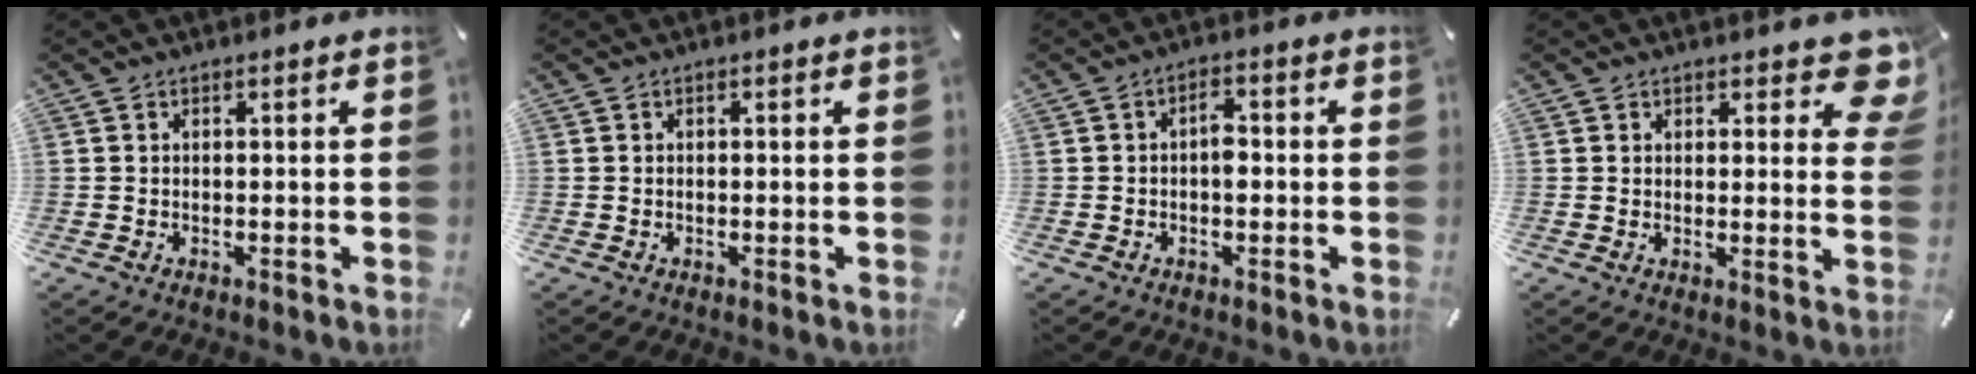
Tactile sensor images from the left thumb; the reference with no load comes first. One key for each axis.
{"total": 0.0}
{"total": 3.2, "fx": -0.4, "fy": 1.8, "fz": 2.6, "tx": -0.042, "ty": 0.006, "tz": -0.011}
{"total": 6.6, "fx": 4.2, "fy": 3.2, "fz": 3.9, "tx": -0.027, "ty": -0.025, "tz": 0.068}